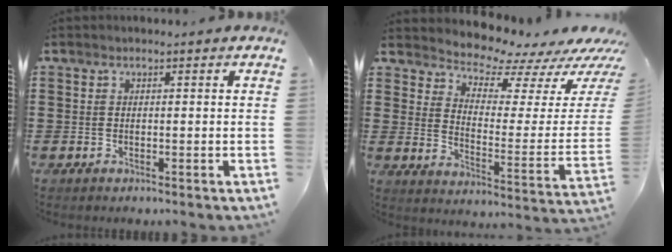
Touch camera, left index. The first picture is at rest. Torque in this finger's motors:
{"motor_torque": [2.14, 0.00, 0.15, 0.01]}